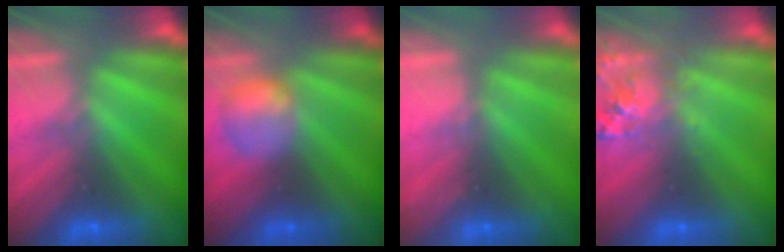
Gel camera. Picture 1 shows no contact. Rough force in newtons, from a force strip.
{"total": 2.4}
{"total": 2.3}
{"total": 2.7}